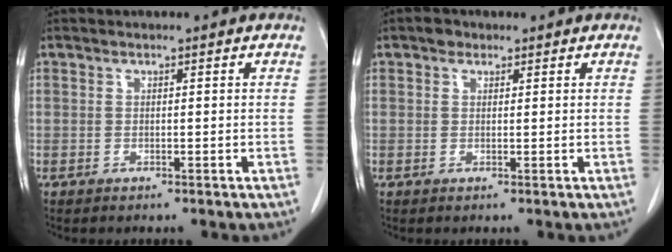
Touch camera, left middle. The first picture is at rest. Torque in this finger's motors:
{"motor_torque": [0.13, -0.12, 0.03, 0.01]}